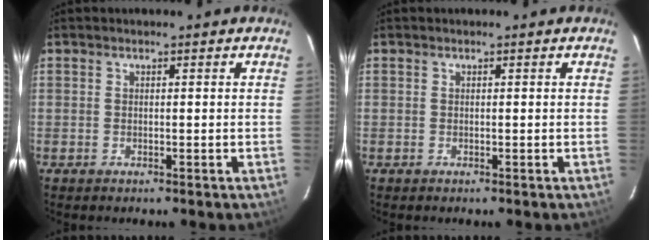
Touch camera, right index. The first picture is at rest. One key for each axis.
{"total": 0.0}